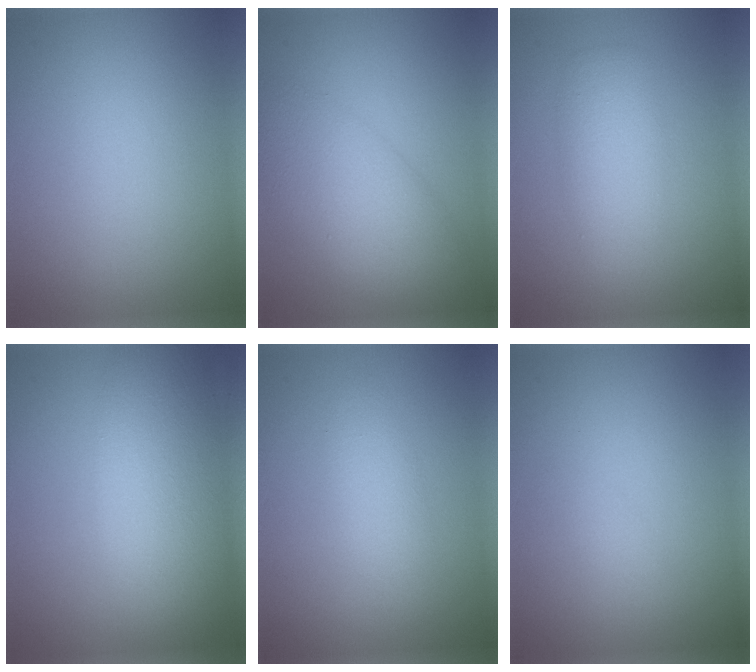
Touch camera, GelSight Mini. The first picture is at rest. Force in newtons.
{"total": 6.8, "press": 6.8, "slide": 0.1}
{"total": 2.3, "press": 2.3, "slide": 0.2}
{"total": 8.7, "press": 8.7, "slide": 0.5}
{"total": 2.3, "press": 2.3, "slide": 0.1}
{"total": 0.8, "press": 0.8, "slide": 0.0}